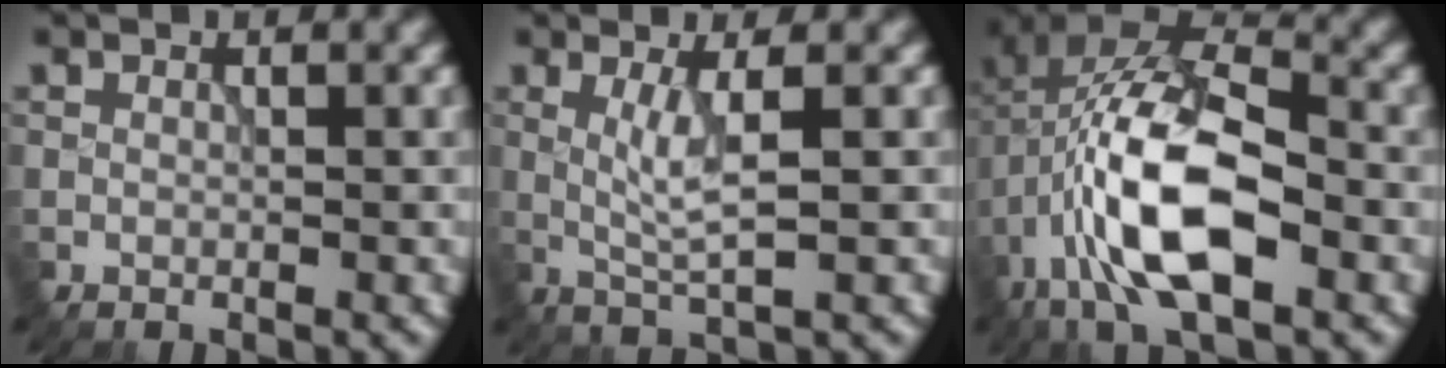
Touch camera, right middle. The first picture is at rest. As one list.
[{"total": 3.0, "force": [0.4, 0.3, 2.9], "torque": [-0.065, -0.006, 0.014]}, {"total": 13.3, "force": [-3.2, 6.3, 11.2], "torque": [-0.214, 0.011, -0.072]}]